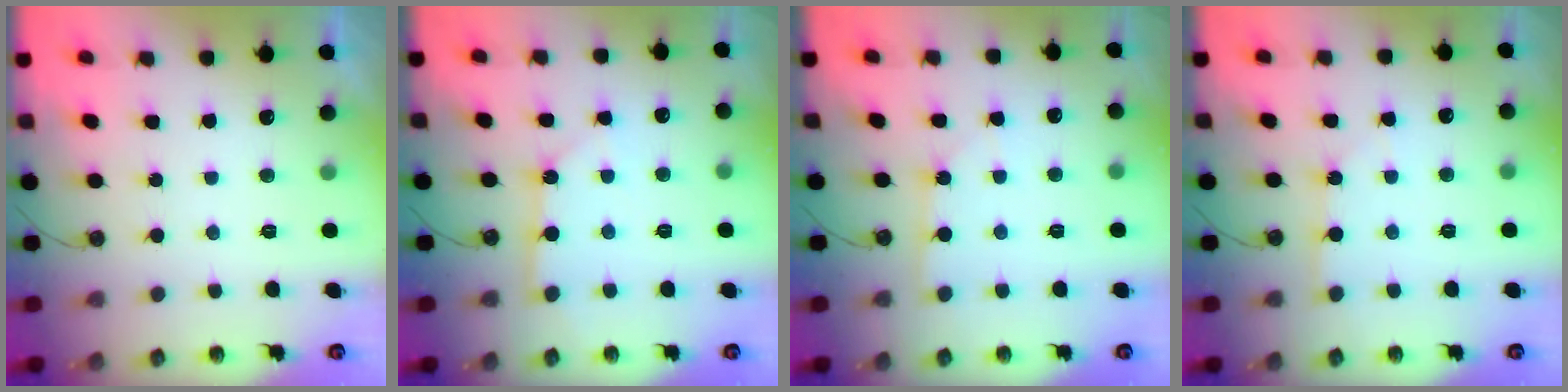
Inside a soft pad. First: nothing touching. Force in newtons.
{"total": 2.8, "press": 2.8, "slide": 0.1}
{"total": 2.4, "press": 2.4, "slide": 0.2}
{"total": 2.3, "press": 2.3, "slide": 0.3}